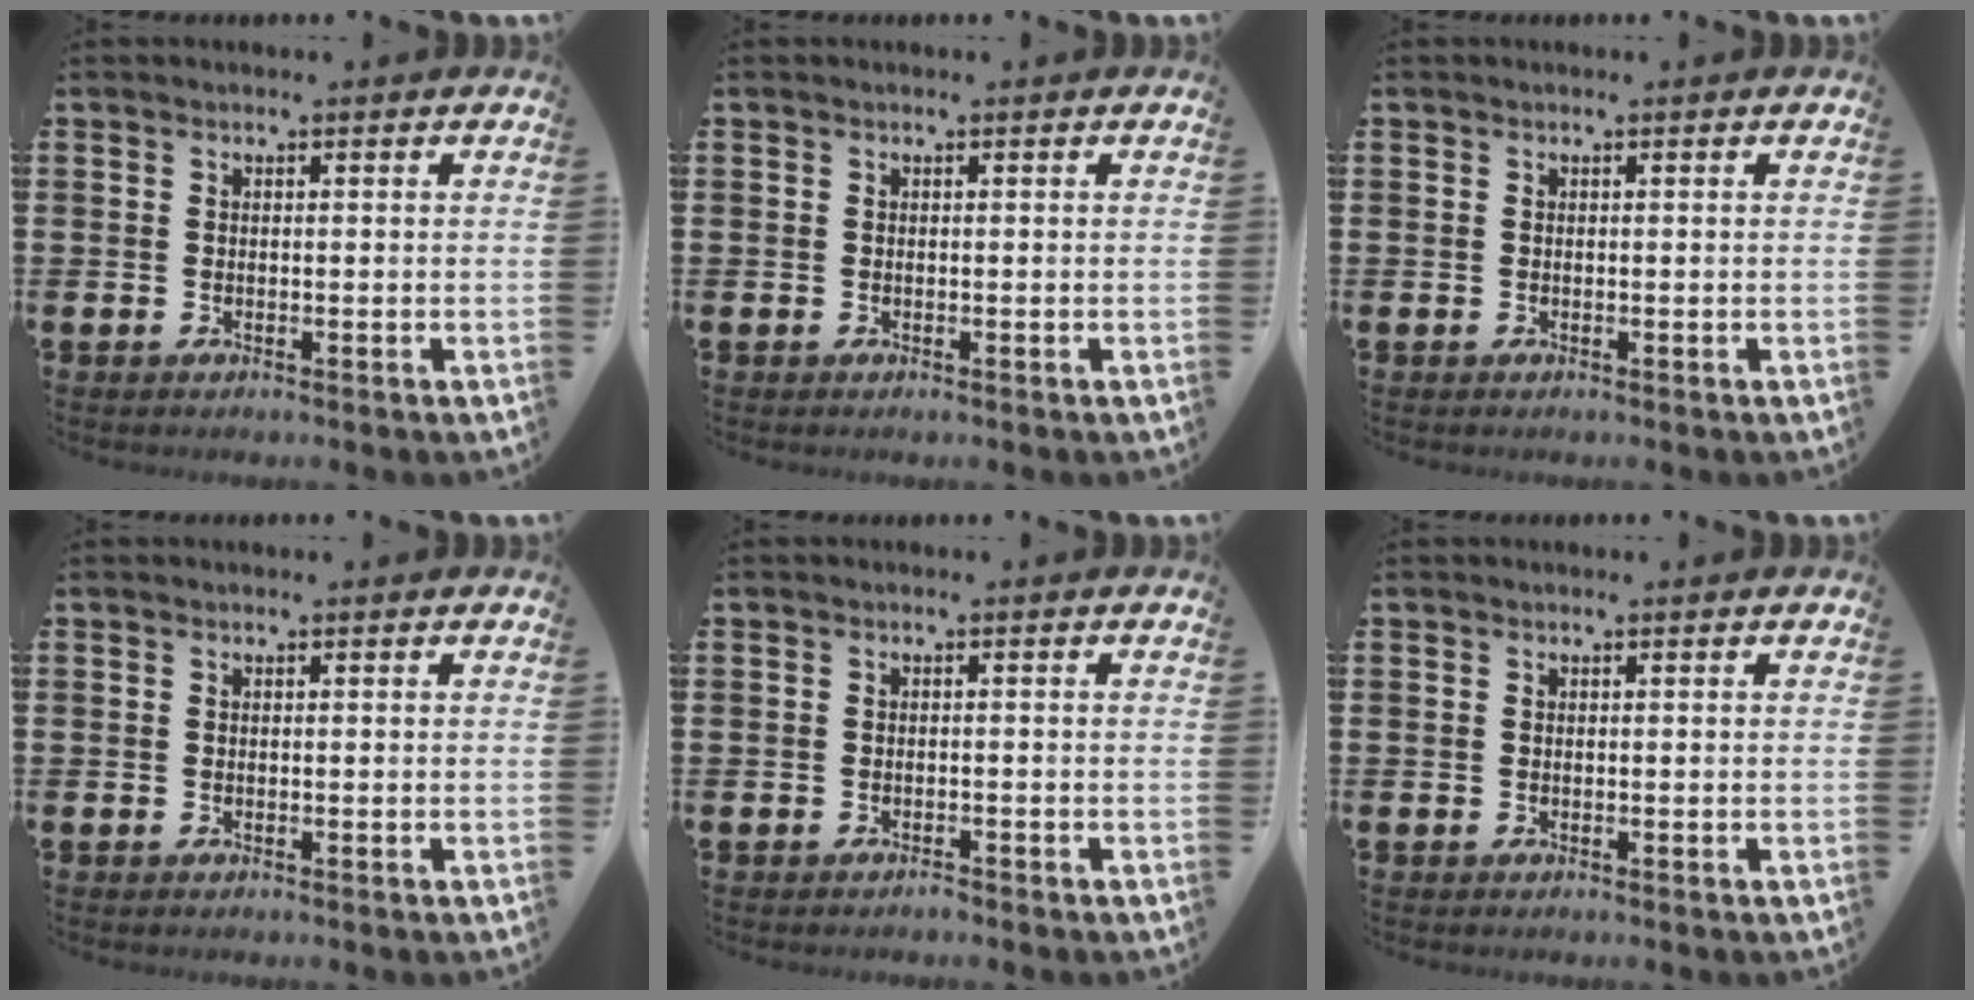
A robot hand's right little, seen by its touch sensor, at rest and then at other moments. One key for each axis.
{"total": 0.0}
{"total": 0.0}
{"total": 0.0}
{"total": 0.7, "fx": -0.7, "fy": 0.1, "fz": 0.1, "tx": 0.003, "ty": -0.006, "tz": -0.016}
{"total": 0.0}